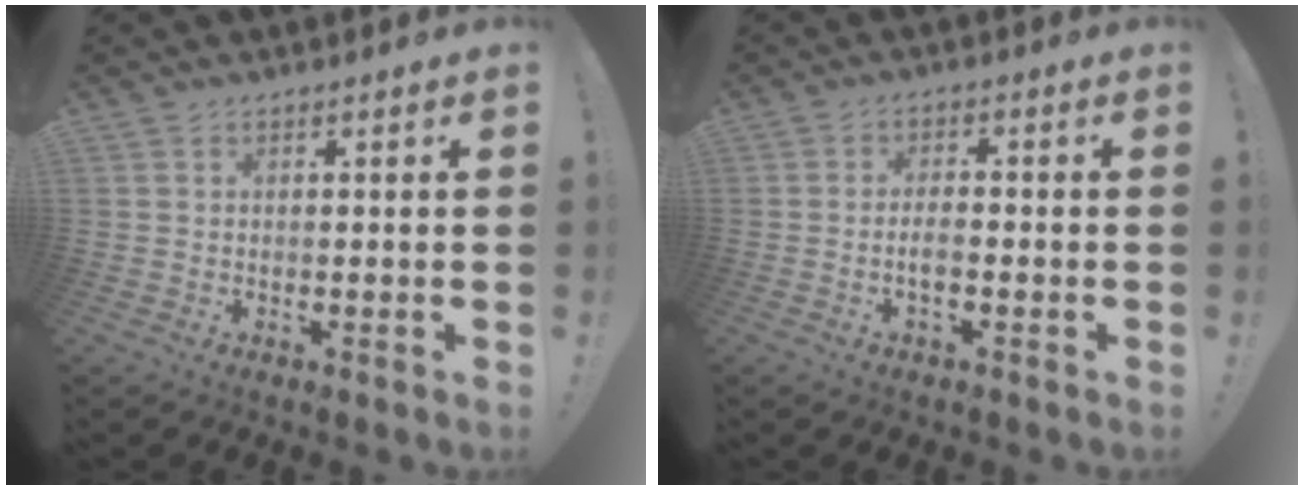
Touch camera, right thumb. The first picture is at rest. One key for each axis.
{"total": 4.0, "fx": -1.3, "fy": 1.3, "fz": 3.5, "tx": -0.065, "ty": 0.000, "tz": -0.024}